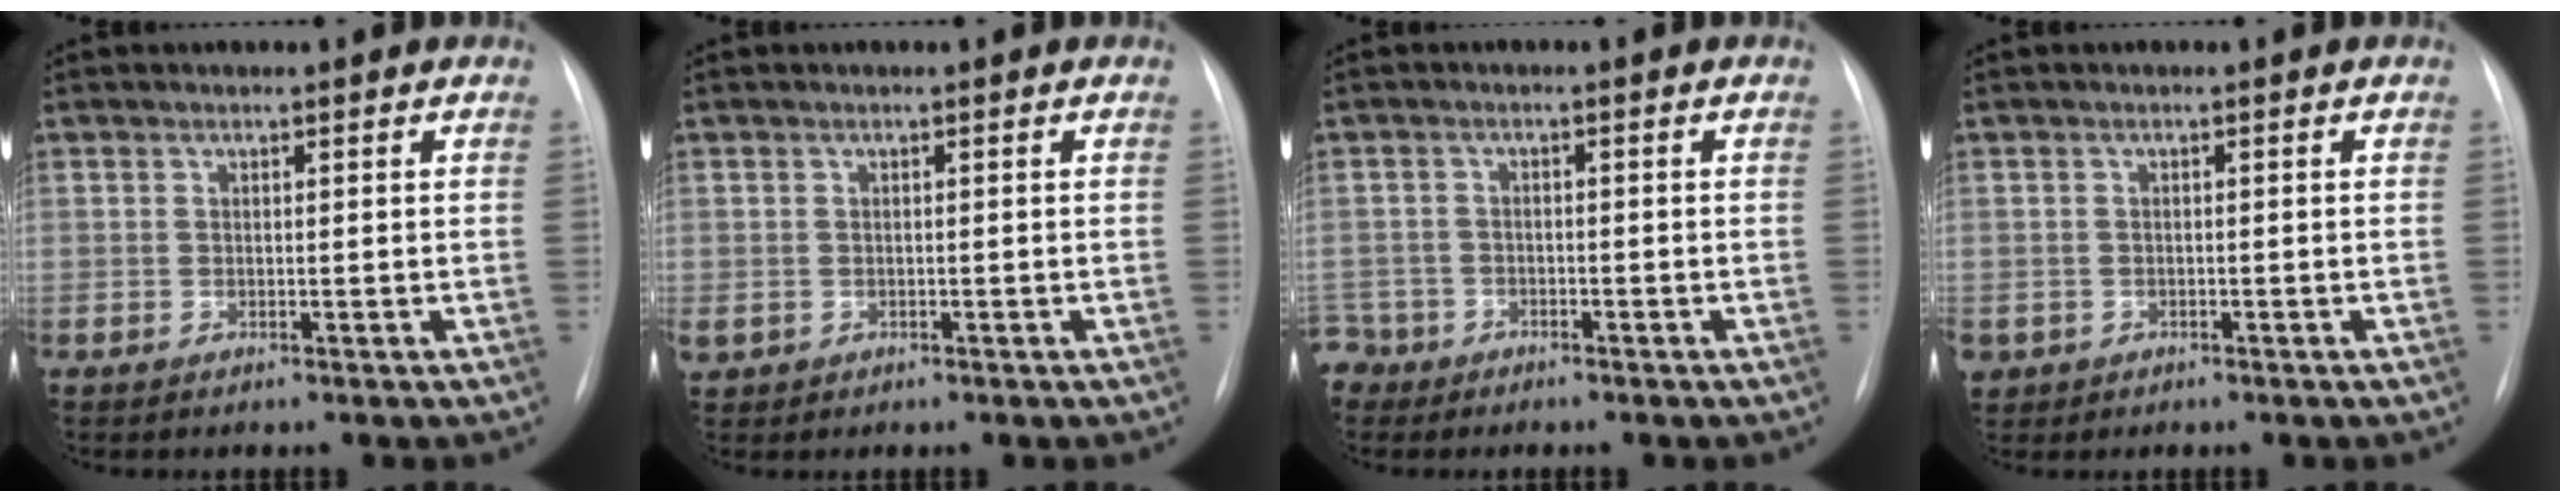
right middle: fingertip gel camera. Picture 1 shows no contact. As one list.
[{"total": 1.9, "force": [-0.4, 1.6, 0.8], "torque": [-0.018, 0.007, 0.006]}, {"total": 4.3, "force": [-3.1, 2.9, -0.6], "torque": [0.014, 0.006, -0.061]}, {"total": 2.5, "force": [-1.1, 2.2, 0.5], "torque": [-0.006, 0.002, -0.013]}]